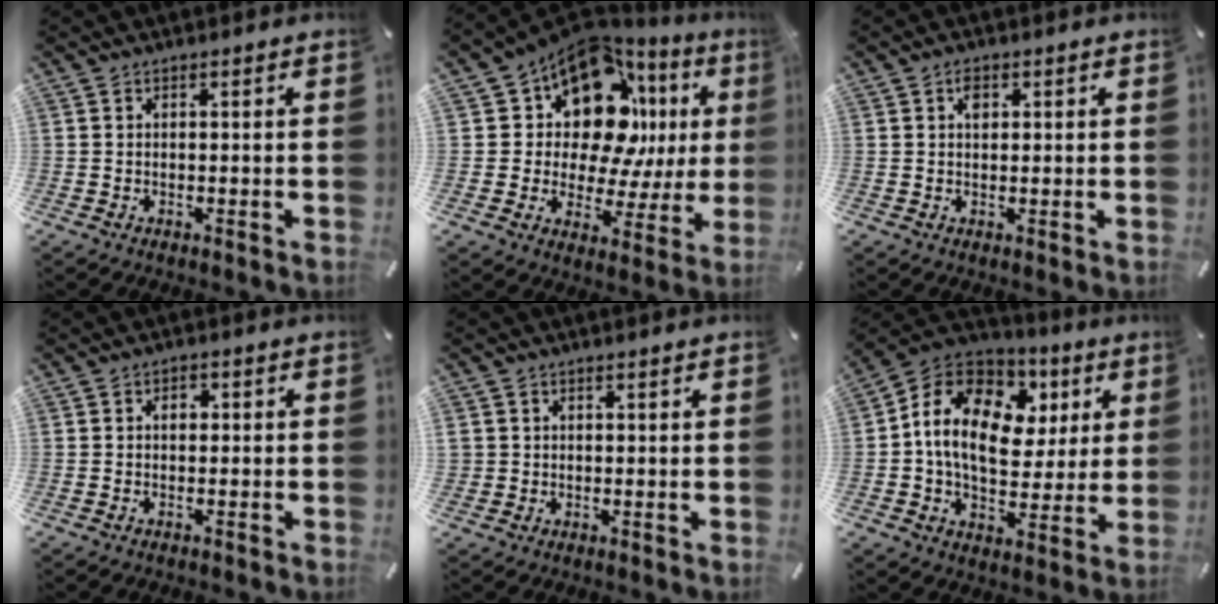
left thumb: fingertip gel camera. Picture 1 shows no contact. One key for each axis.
{"total": 15.6, "fx": 8.7, "fy": 9.7, "fz": 8.6, "tx": -0.140, "ty": -0.086, "tz": 0.151}
{"total": 2.3, "fx": 0.8, "fy": 1.5, "fz": 1.5, "tx": -0.018, "ty": -0.002, "tz": 0.011}
{"total": 2.2, "fx": -0.3, "fy": 1.5, "fz": 1.5, "tx": -0.023, "ty": 0.003, "tz": -0.009}
{"total": 2.1, "fx": 0.5, "fy": 2.1, "fz": 0.1, "tx": -0.002, "ty": 0.004, "tz": 0.008}
{"total": 16.1, "fx": 2.7, "fy": 11.8, "fz": 10.6, "tx": -0.216, "ty": -0.002, "tz": 0.047}